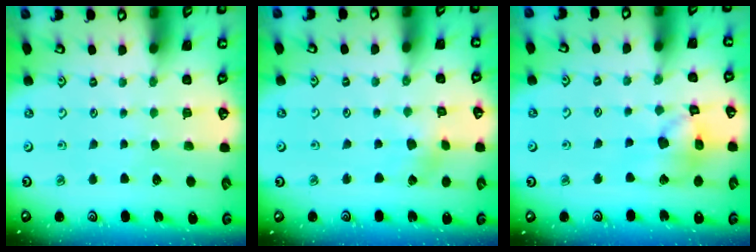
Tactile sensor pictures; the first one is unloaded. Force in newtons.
{"total": 2.5, "press": 2.4, "slide": 0.6}
{"total": 13.5, "press": 13.4, "slide": 1.9}